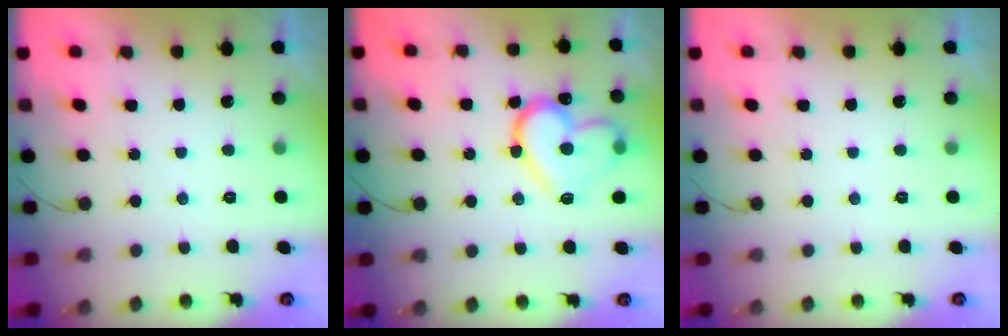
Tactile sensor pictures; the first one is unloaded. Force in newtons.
{"total": 17.4, "press": 17.3, "slide": 1.9}
{"total": 0.0}